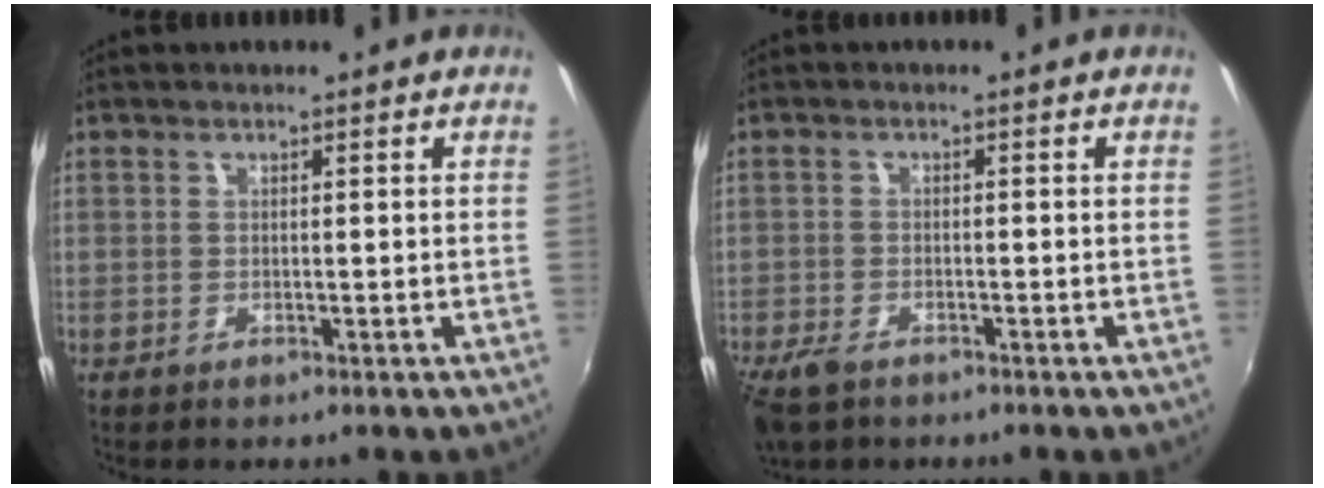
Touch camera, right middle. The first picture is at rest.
{"total": 5.2, "force": [-3.8, 2.5, 2.6], "torque": [-0.073, -0.017, -0.075]}